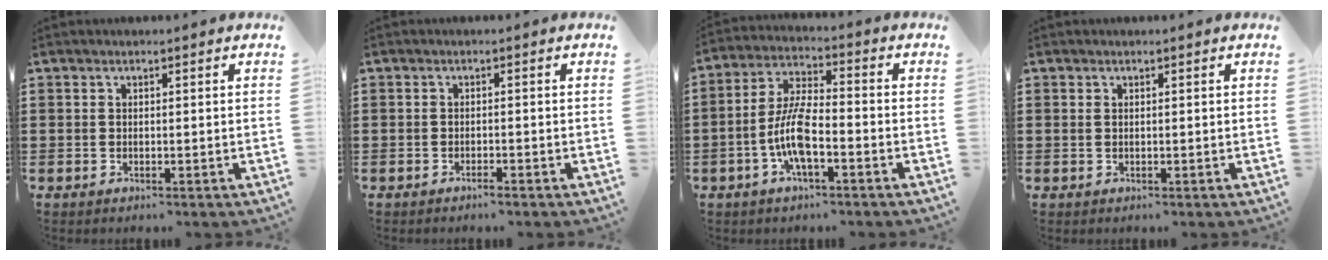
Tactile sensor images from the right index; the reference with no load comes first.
{"total": 0.9, "force": [-0.8, 0.0, 0.4], "torque": [-0.010, -0.002, -0.014]}
{"total": 8.2, "force": [-2.8, 2.4, 7.3], "torque": [-0.169, -0.009, -0.061]}
{"total": 0.5, "force": [0.2, 0.3, 0.4], "torque": [-0.010, 0.001, 0.003]}